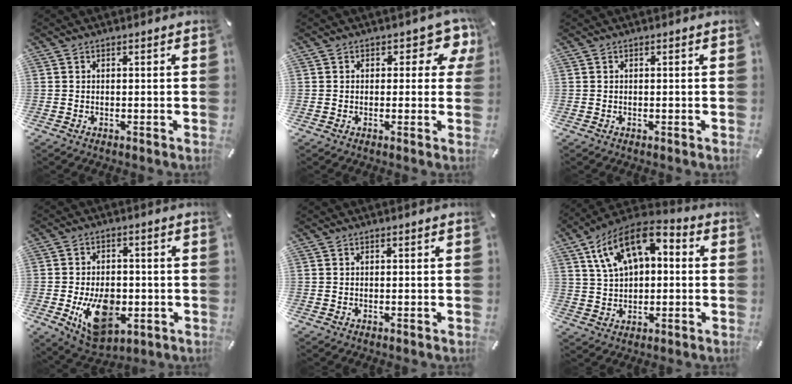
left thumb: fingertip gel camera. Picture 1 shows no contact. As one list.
[{"total": 5.7, "force": [2.3, 3.5, 4.0], "torque": [-0.036, -0.006, 0.032]}, {"total": 0.0}, {"total": 13.6, "force": [-2.8, 9.1, 9.7], "torque": [-0.154, -0.004, -0.044]}, {"total": 0.0}, {"total": 12.9, "force": [5.3, 8.4, 8.2], "torque": [-0.161, -0.009, 0.097]}]